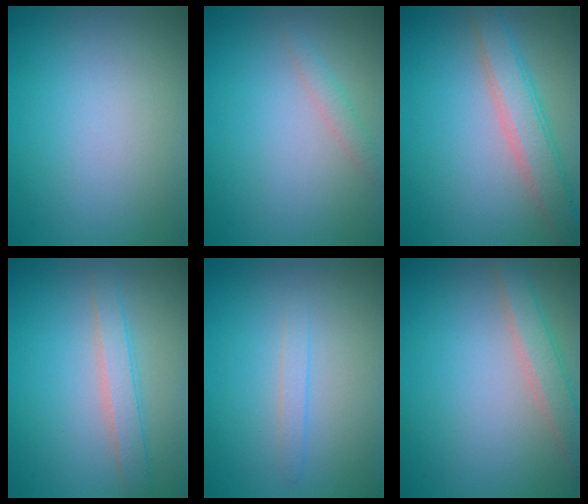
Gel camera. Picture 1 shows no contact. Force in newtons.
{"total": 1.3, "press": 1.3, "slide": 0.2}
{"total": 3.9, "press": 3.9, "slide": 0.1}
{"total": 2.4, "press": 2.4, "slide": 0.1}
{"total": 1.1, "press": 1.0, "slide": 0.1}
{"total": 2.7, "press": 2.7, "slide": 0.1}